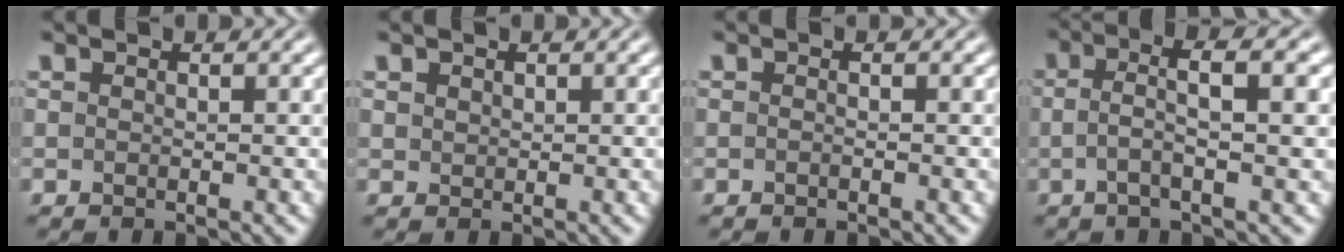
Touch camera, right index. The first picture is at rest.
{"total": 0.6, "force": [0.6, -0.1, 0.2], "torque": [-0.002, -0.006, 0.022]}
{"total": 0.6, "force": [-0.4, -0.4, 0.2], "torque": [-0.004, 0.005, -0.011]}
{"total": 3.5, "force": [0.1, 0.2, 3.5], "torque": [-0.057, 0.003, -0.002]}